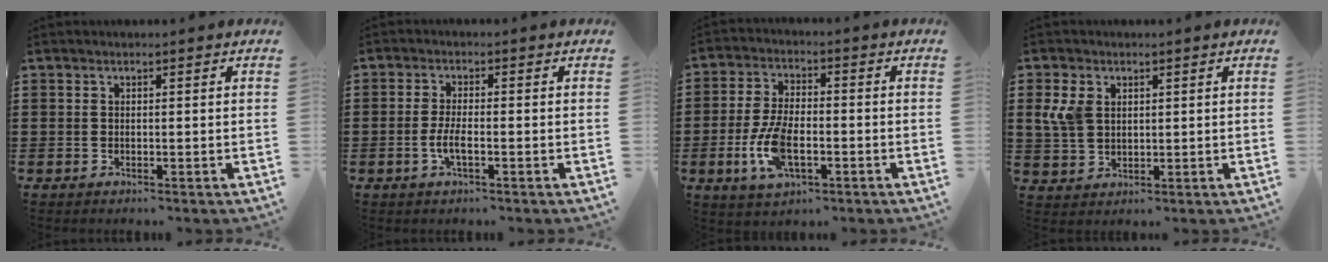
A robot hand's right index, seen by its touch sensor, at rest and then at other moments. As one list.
[{"total": 3.1, "force": [-1.1, 0.7, 2.8], "torque": [-0.063, -0.003, -0.024]}, {"total": 8.2, "force": [-2.6, 3.7, 6.9], "torque": [-0.163, -0.010, -0.052]}, {"total": 4.8, "force": [1.4, 3.4, 3.1], "torque": [-0.088, 0.006, 0.022]}]